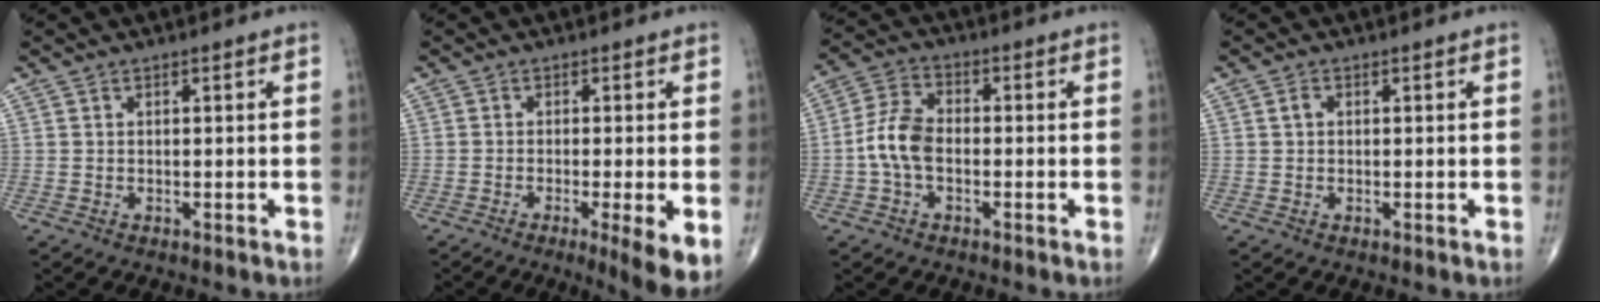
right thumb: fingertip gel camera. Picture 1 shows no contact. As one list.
[{"total": 7.0, "force": [-2.3, 0.7, 6.6], "torque": [-0.098, -0.018, -0.039]}, {"total": 7.4, "force": [-1.5, 4.4, 5.8], "torque": [-0.120, 0.023, -0.037]}, {"total": 1.2, "force": [0.2, 0.9, 0.8], "torque": [-0.014, 0.005, 0.003]}]